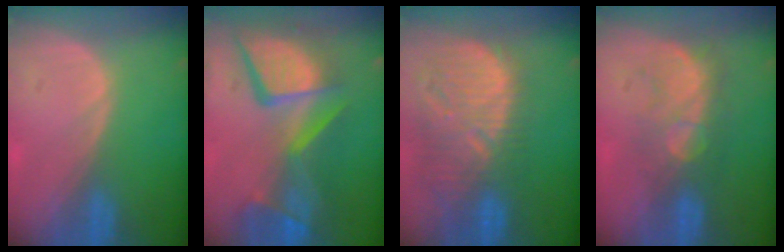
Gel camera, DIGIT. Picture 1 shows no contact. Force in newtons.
{"total": 13.9, "press": 11.3, "slide": 8.0}
{"total": 12.9, "press": 11.3, "slide": 6.3}
{"total": 7.6, "press": 7.2, "slide": 2.3}